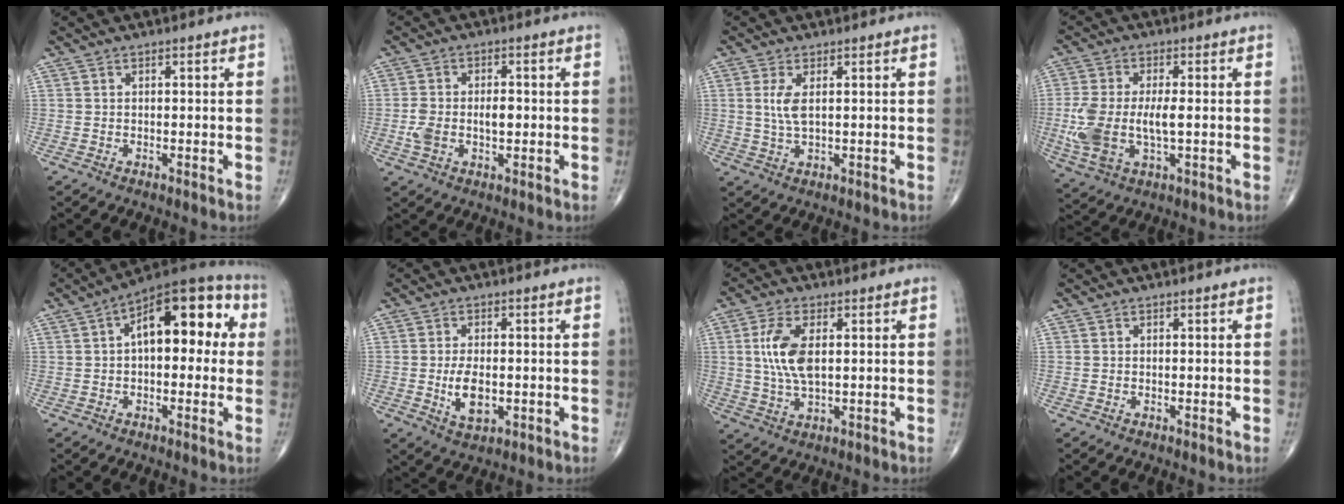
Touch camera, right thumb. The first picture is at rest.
{"total": 6.8, "force": [-0.6, 3.9, 5.5], "torque": [-0.111, 0.016, -0.006]}
{"total": 3.9, "force": [0.9, 1.4, 3.5], "torque": [-0.081, -0.005, 0.022]}
{"total": 11.7, "force": [-0.9, 5.5, 10.2], "torque": [-0.232, -0.001, -0.010]}
{"total": 16.7, "force": [3.1, 8.3, 14.1], "torque": [-0.165, 0.043, 0.034]}
{"total": 6.1, "force": [-0.9, 3.2, 5.1], "torque": [-0.085, -0.006, -0.008]}
{"total": 8.8, "force": [1.5, 4.1, 7.6], "torque": [-0.162, -0.005, 0.030]}
{"total": 0.0}